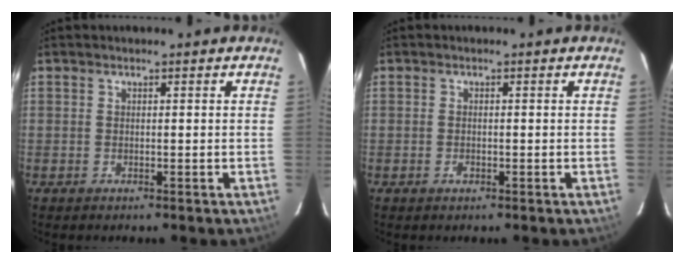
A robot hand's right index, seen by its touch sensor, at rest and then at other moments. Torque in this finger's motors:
{"motor_torque": [0.19, 0.13, -0.01, 0.02]}